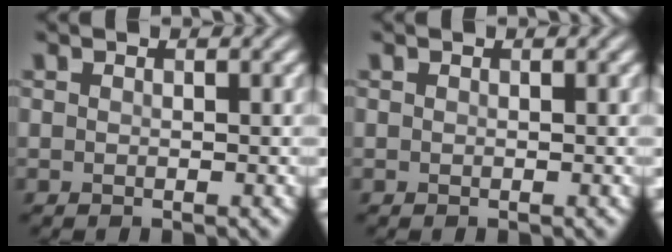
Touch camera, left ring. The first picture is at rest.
{"total": 0.0}